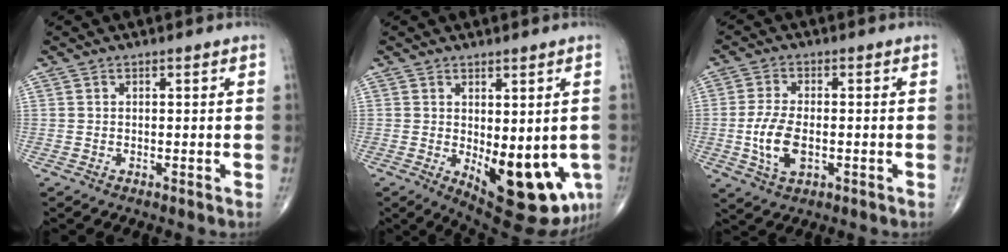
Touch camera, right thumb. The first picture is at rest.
{"total": 15.9, "force": [-3.7, 6.9, 13.8], "torque": [-0.151, -0.021, -0.027]}
{"total": 7.8, "force": [-1.3, 4.1, 6.5], "torque": [-0.135, -0.001, -0.023]}